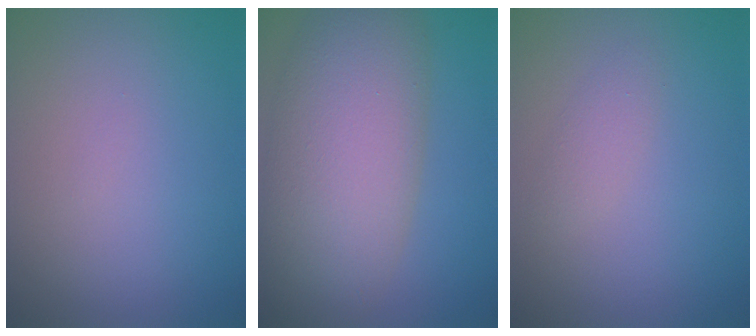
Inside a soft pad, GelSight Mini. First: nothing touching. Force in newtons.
{"total": 10.0, "press": 9.9, "slide": 0.8}
{"total": 1.2, "press": 1.2, "slide": 0.1}